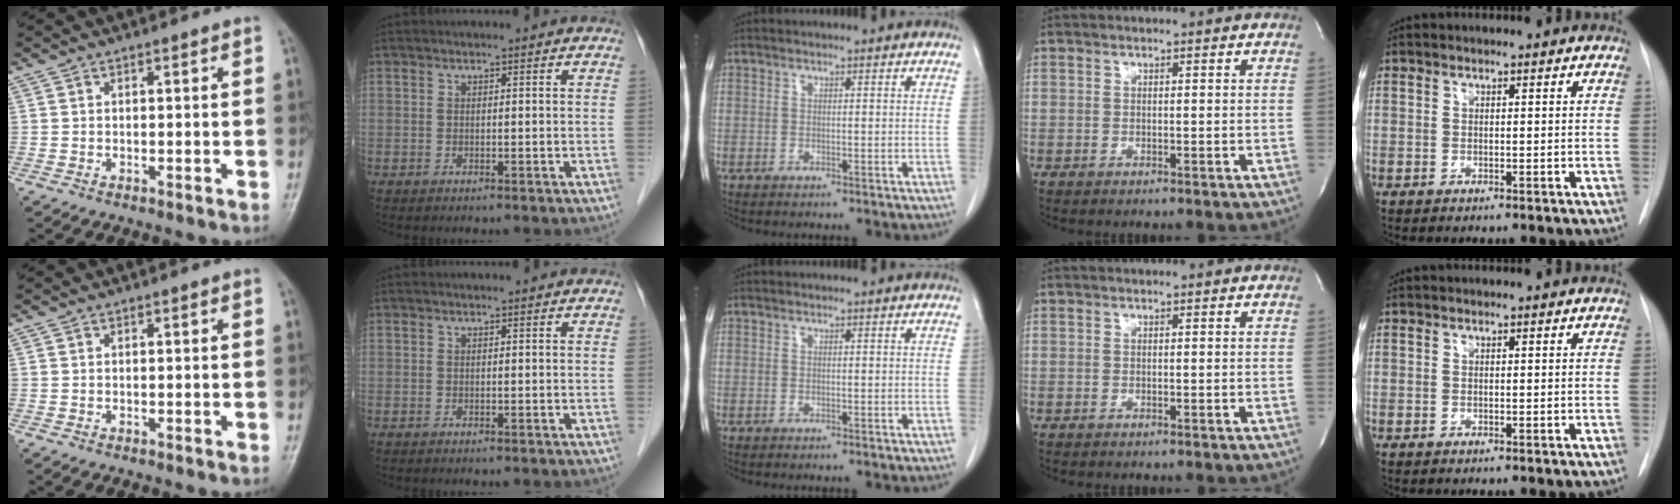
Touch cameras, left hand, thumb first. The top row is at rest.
{}